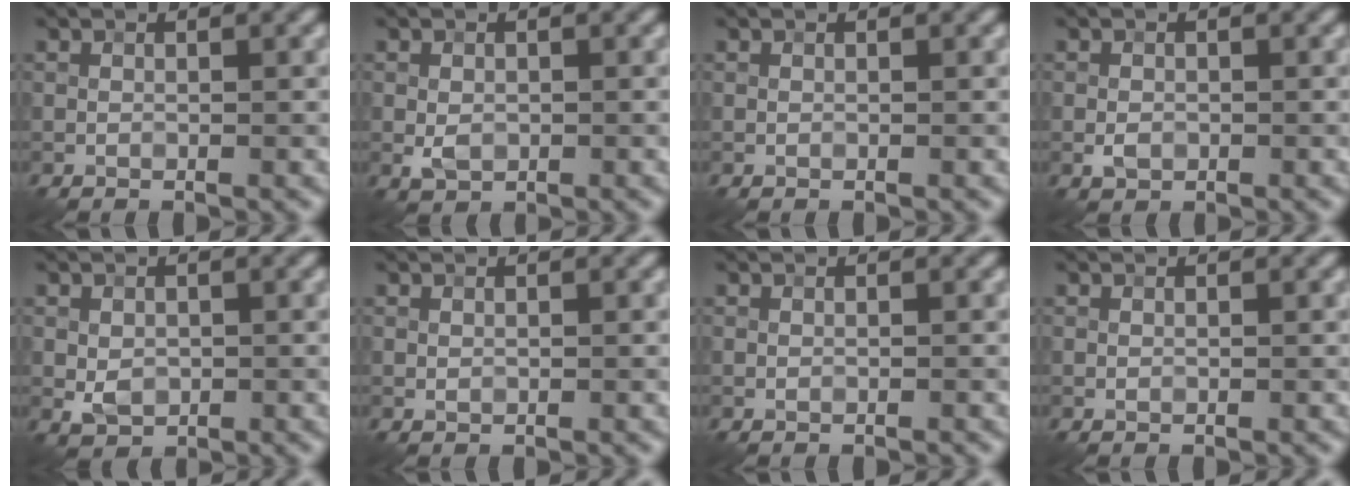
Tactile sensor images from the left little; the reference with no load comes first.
{"total": 1.7, "force": [-0.3, 1.2, 1.2], "torque": [-0.021, 0.000, -0.004]}
{"total": 0.0}
{"total": 1.2, "force": [-0.3, 0.9, 0.7], "torque": [-0.010, -0.001, -0.007]}
{"total": 2.0, "force": [-0.2, 1.5, 1.3], "torque": [-0.022, -0.001, -0.003]}
{"total": 0.0}
{"total": 0.0}
{"total": 0.0}